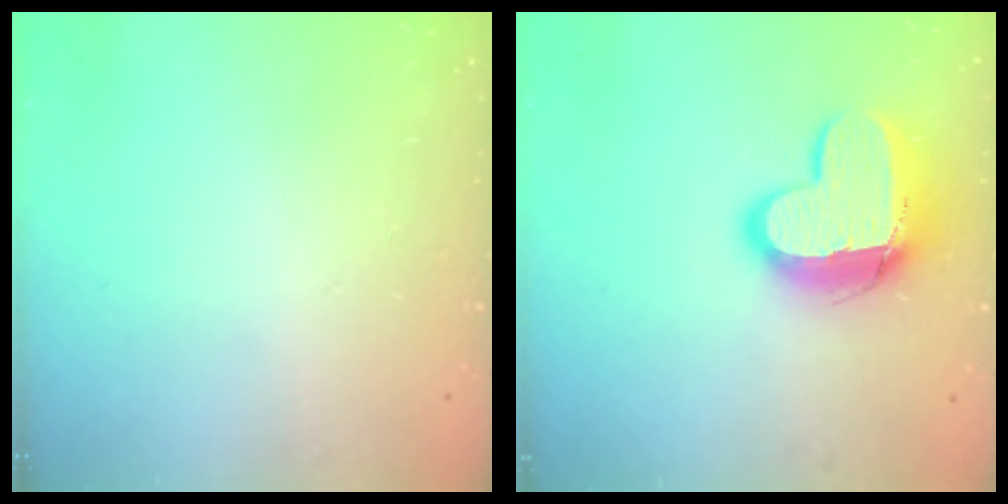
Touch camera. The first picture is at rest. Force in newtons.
{"total": 14.2, "press": 14.2, "slide": 1.1}